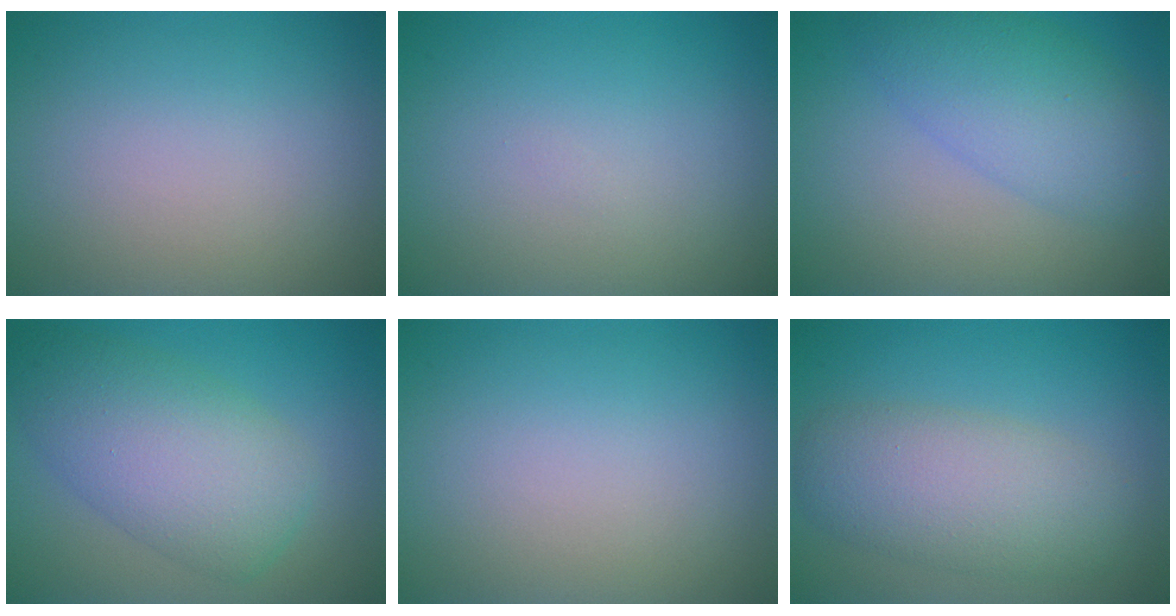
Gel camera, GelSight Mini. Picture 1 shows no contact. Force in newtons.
{"total": 0.0}
{"total": 5.5, "press": 5.5, "slide": 0.2}
{"total": 5.5, "press": 5.5, "slide": 0.4}
{"total": 0.0}
{"total": 5.8, "press": 5.8, "slide": 0.2}